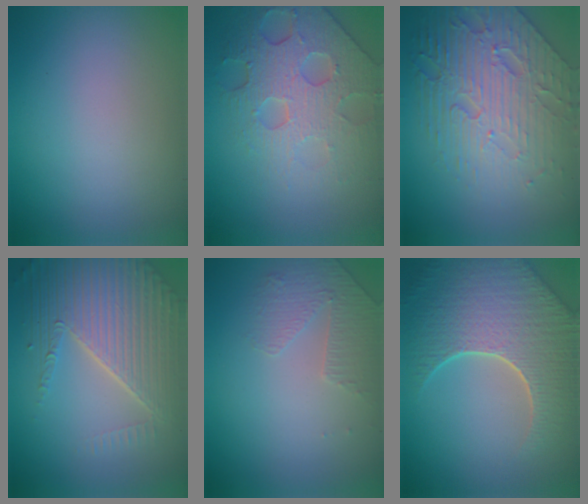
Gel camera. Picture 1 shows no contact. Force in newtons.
{"total": 5.6, "press": 4.9, "slide": 2.9}
{"total": 8.3, "press": 5.7, "slide": 6.1}
{"total": 7.7, "press": 5.4, "slide": 5.5}
{"total": 1.6, "press": 1.2, "slide": 1.1}
{"total": 8.6, "press": 6.1, "slide": 6.1}